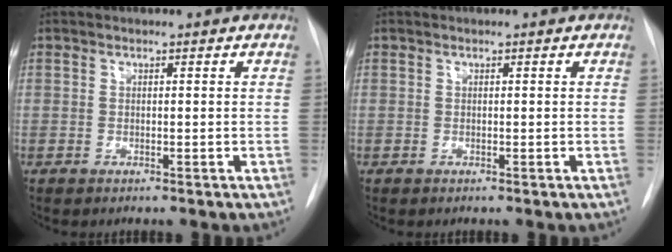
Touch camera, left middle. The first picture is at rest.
{"total": 0.0}